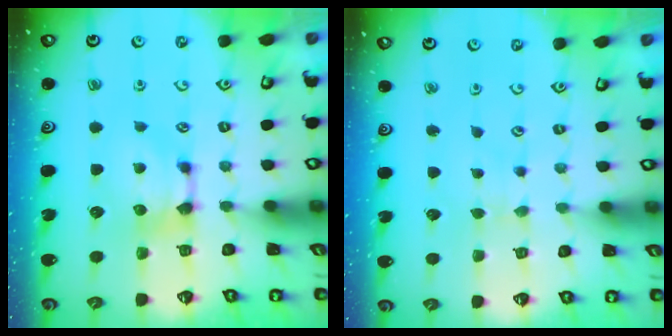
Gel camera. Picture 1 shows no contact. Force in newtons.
{"total": 2.4, "press": 2.4, "slide": 0.1}